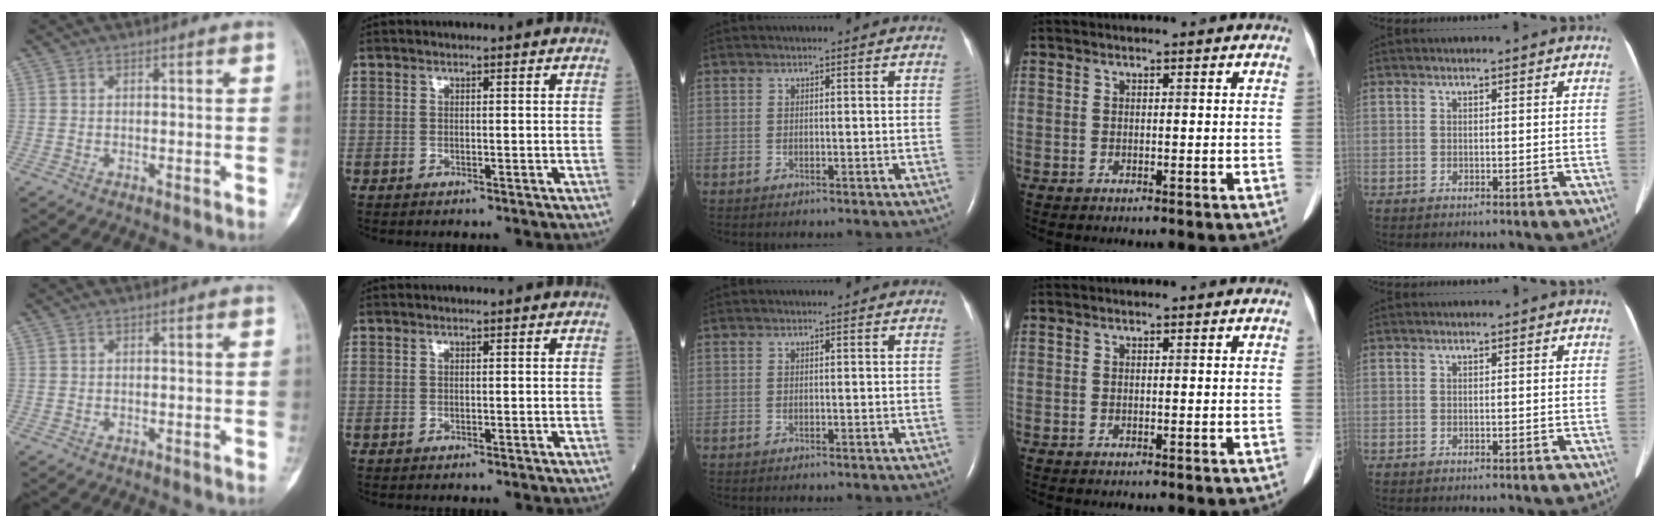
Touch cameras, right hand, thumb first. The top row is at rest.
{}